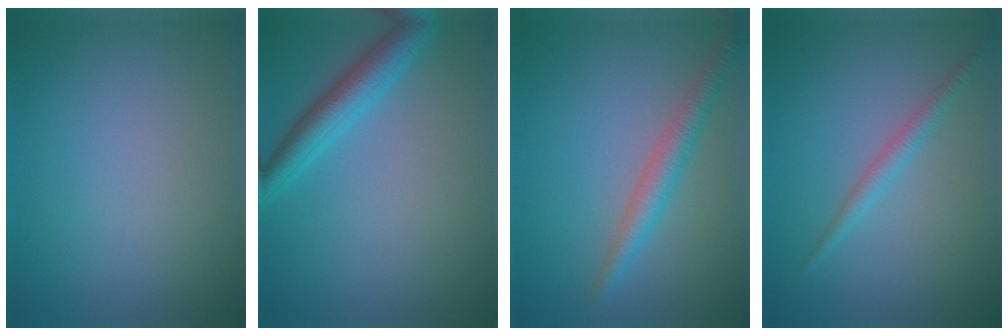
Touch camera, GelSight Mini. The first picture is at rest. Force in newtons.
{"total": 3.9, "press": 3.9, "slide": 0.2}
{"total": 2.9, "press": 2.9, "slide": 0.2}
{"total": 1.6, "press": 1.6, "slide": 0.1}